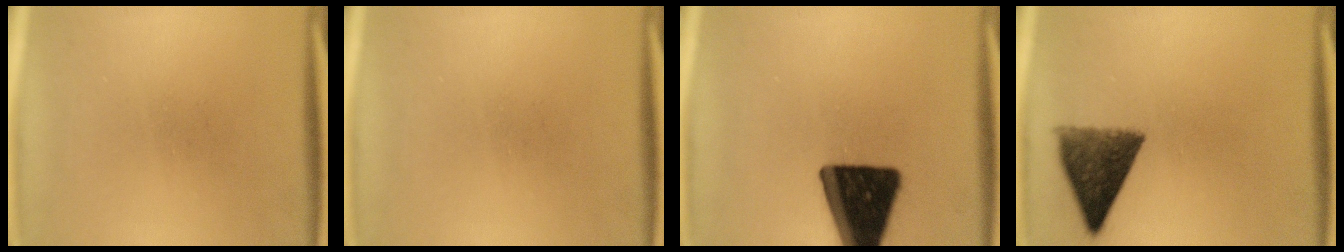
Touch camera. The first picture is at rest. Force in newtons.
{"total": 0.0}
{"total": 19.3}
{"total": 9.2}